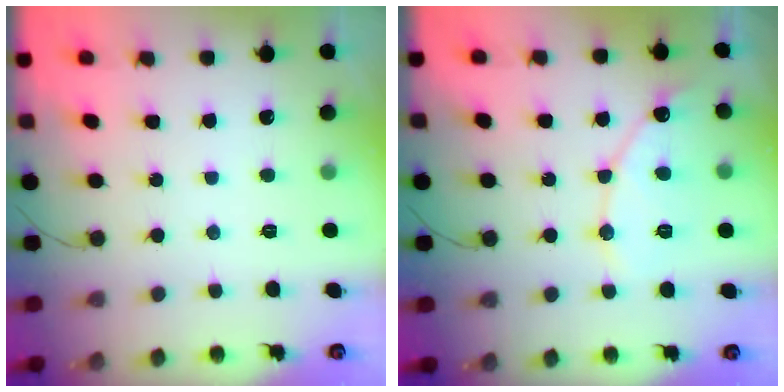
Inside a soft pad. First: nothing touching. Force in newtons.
{"total": 9.9, "press": 9.9, "slide": 0.8}